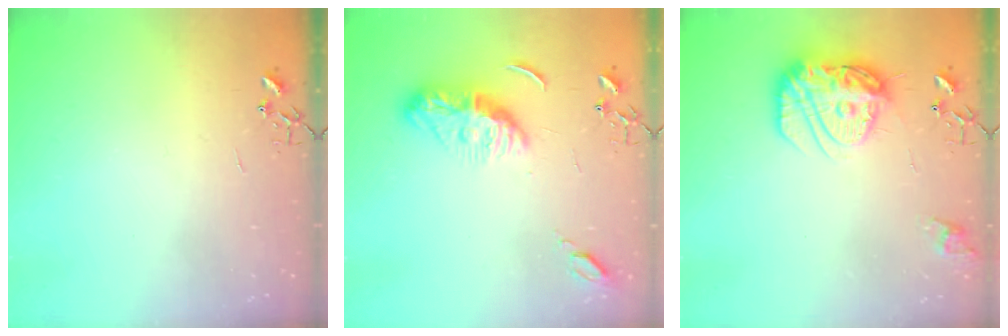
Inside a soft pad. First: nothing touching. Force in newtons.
{"total": 11.3, "press": 11.3, "slide": 0.3}
{"total": 16.5, "press": 16.5, "slide": 1.6}